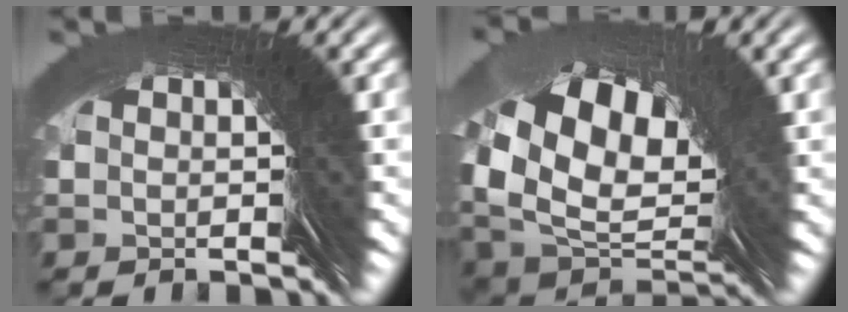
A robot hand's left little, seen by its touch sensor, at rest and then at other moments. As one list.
[{"total": 7.1, "force": [0.8, 4.5, 5.4], "torque": [-0.084, -0.002, 0.011]}]